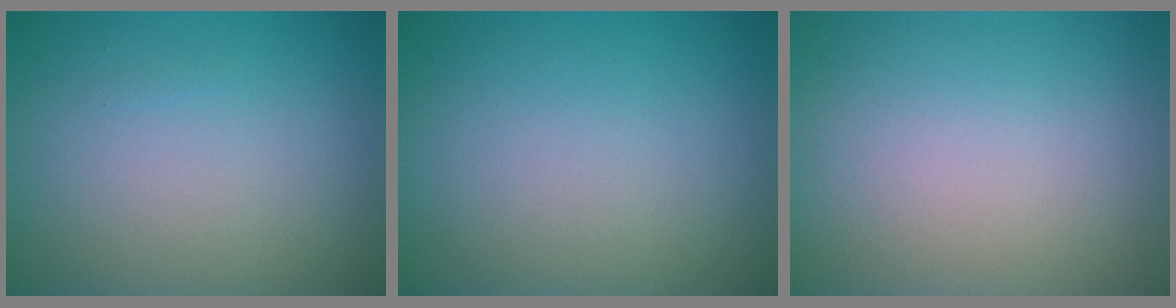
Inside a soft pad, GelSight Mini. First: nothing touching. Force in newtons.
{"total": 0.0}
{"total": 0.0}